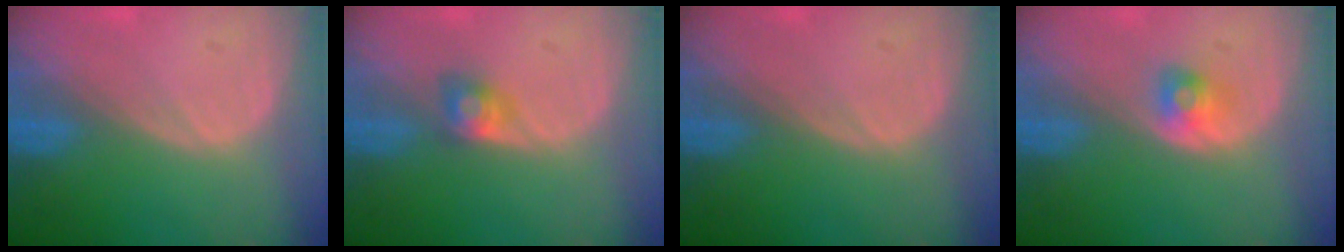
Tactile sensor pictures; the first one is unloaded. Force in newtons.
{"total": 2.6, "press": 2.5, "slide": 0.7}
{"total": 0.0}
{"total": 2.6, "press": 2.4, "slide": 1.0}